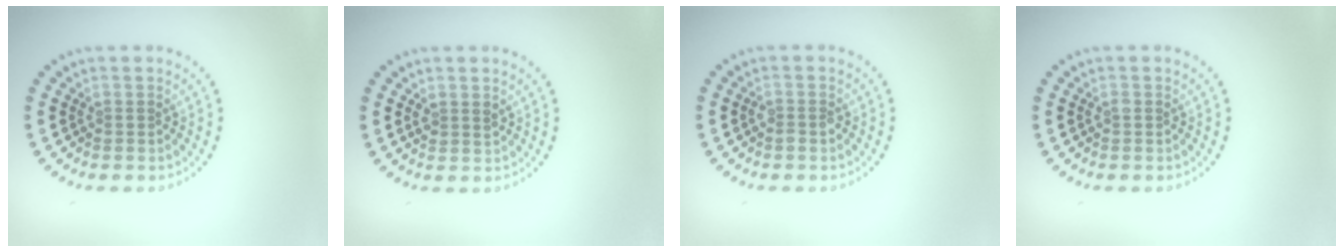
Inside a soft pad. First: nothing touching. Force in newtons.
{"total": 1.2, "press": 1.0, "slide": 0.6}
{"total": 1.0, "press": 1.0, "slide": 0.2}
{"total": 0.5, "press": 0.5, "slide": 0.1}